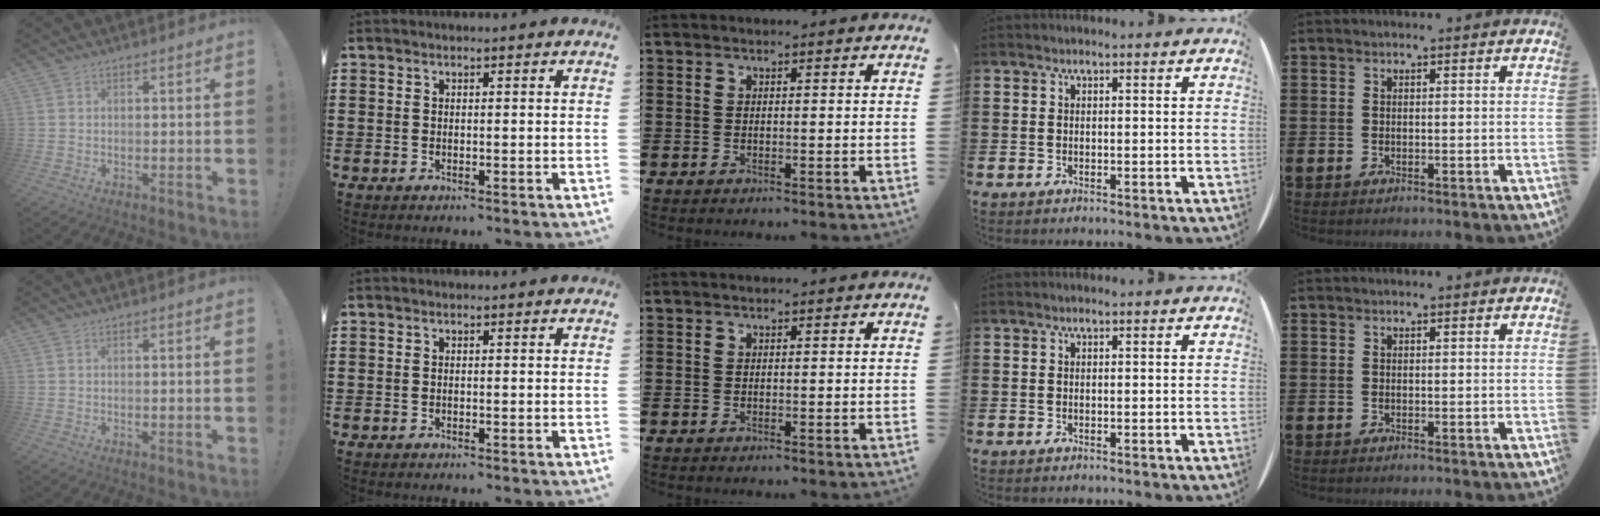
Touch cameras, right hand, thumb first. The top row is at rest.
{"thumb": {"total": 0.6, "force": [0.1, -0.3, 0.5], "torque": [-0.009, -0.001, 0.001]}}